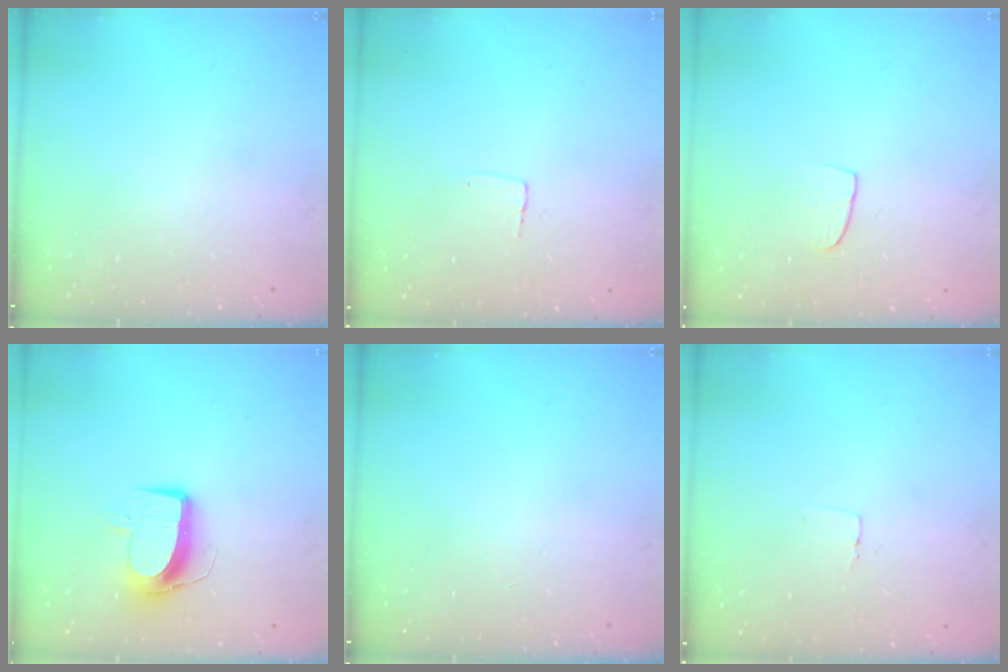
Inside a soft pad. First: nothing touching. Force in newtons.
{"total": 2.6, "press": 2.6, "slide": 0.1}
{"total": 5.9, "press": 5.9, "slide": 0.4}
{"total": 9.8, "press": 9.8, "slide": 1.0}
{"total": 0.0}
{"total": 2.3, "press": 2.3, "slide": 0.1}